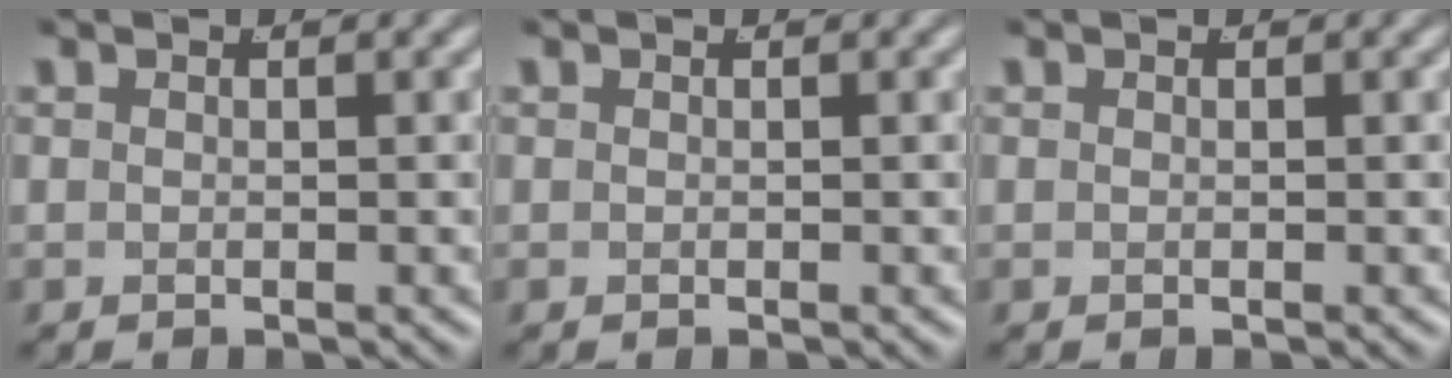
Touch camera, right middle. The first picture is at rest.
{"total": 0.0}
{"total": 0.0}